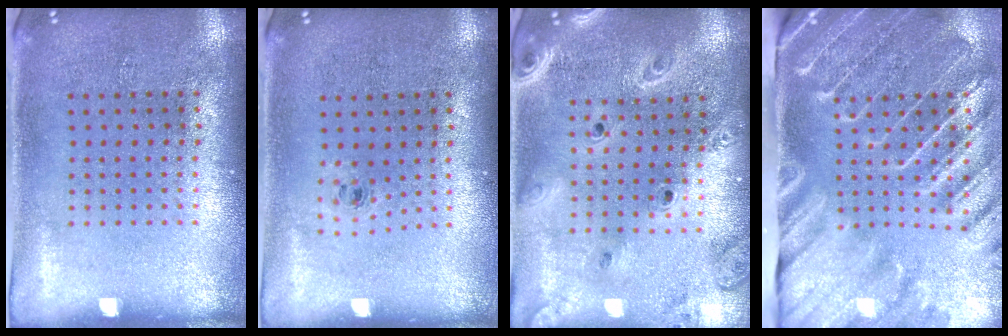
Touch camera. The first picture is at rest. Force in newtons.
{"total": 0.6, "press": 0.3, "slide": 0.5}
{"total": 2.5, "press": 2.2, "slide": 1.2}
{"total": 4.1, "press": 3.3, "slide": 2.4}